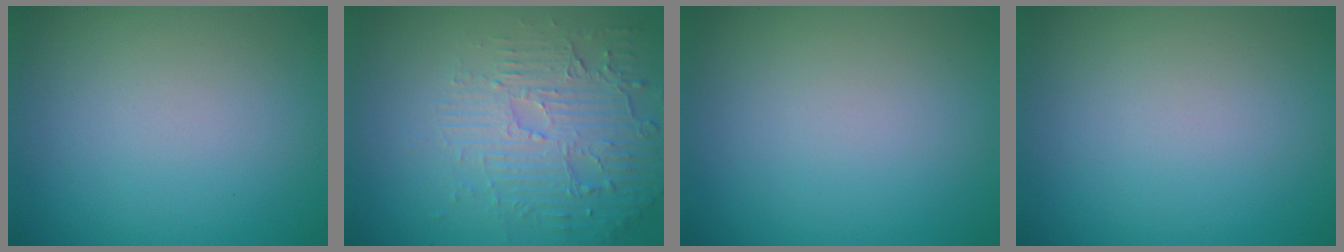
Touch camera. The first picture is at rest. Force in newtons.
{"total": 6.0, "press": 3.7, "slide": 4.7}
{"total": 0.0}
{"total": 0.0}